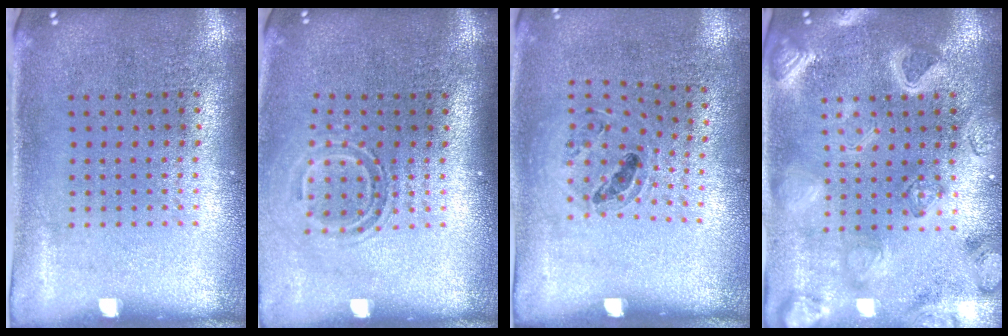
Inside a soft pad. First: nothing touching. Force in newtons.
{"total": 1.6, "press": 1.1, "slide": 1.2}
{"total": 1.0, "press": 0.9, "slide": 0.4}
{"total": 3.2, "press": 3.1, "slide": 0.9}